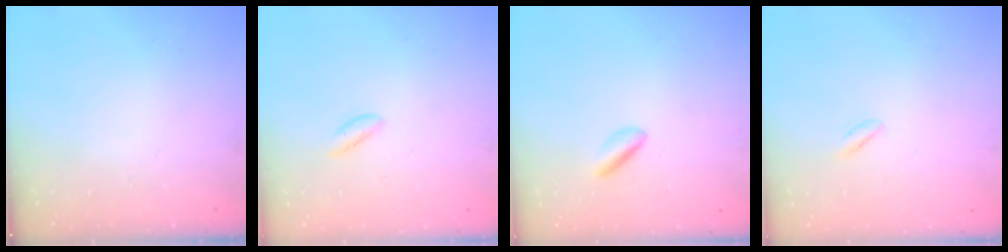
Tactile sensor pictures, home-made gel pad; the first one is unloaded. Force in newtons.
{"total": 0.6, "press": 0.5, "slide": 0.4}
{"total": 2.1, "press": 2.0, "slide": 0.8}
{"total": 0.5, "press": 0.0, "slide": 0.5}